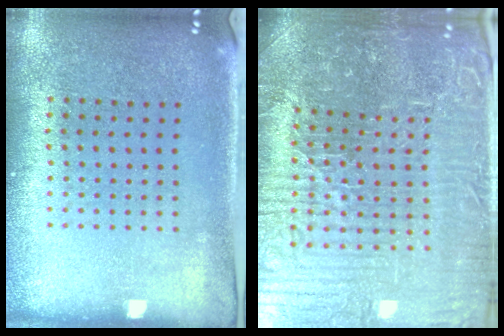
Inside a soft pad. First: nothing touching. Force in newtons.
{"total": 6.2, "press": 5.8, "slide": 2.1}